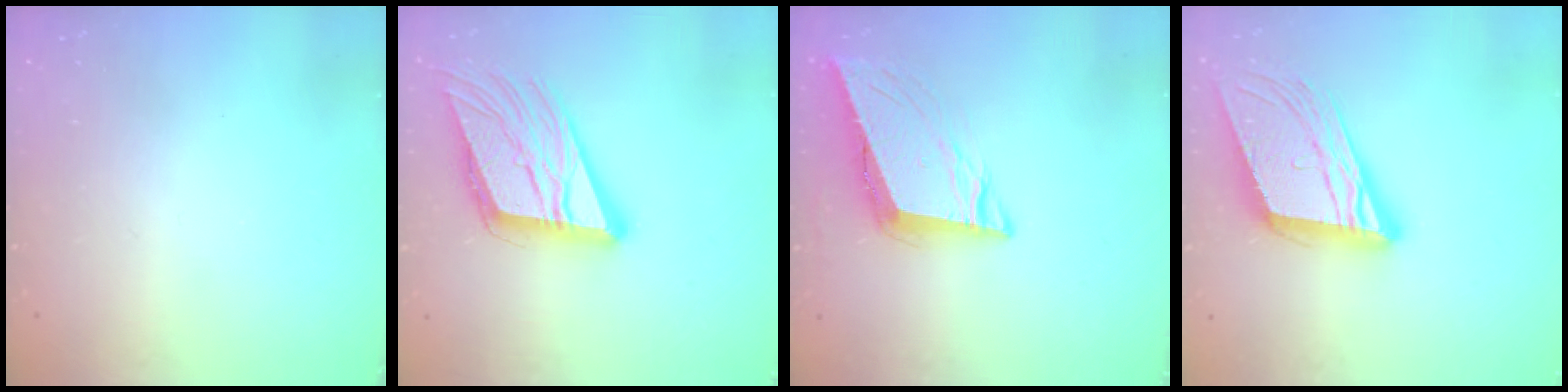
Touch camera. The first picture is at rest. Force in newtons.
{"total": 18.7, "press": 18.4, "slide": 3.2}
{"total": 9.8, "press": 9.3, "slide": 3.1}
{"total": 18.1, "press": 17.7, "slide": 3.6}